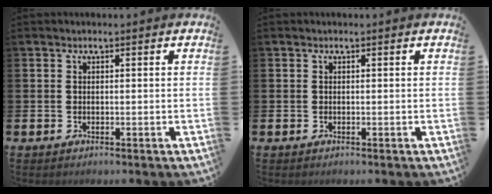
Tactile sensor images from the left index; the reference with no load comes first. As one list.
[{"total": 0.0}]